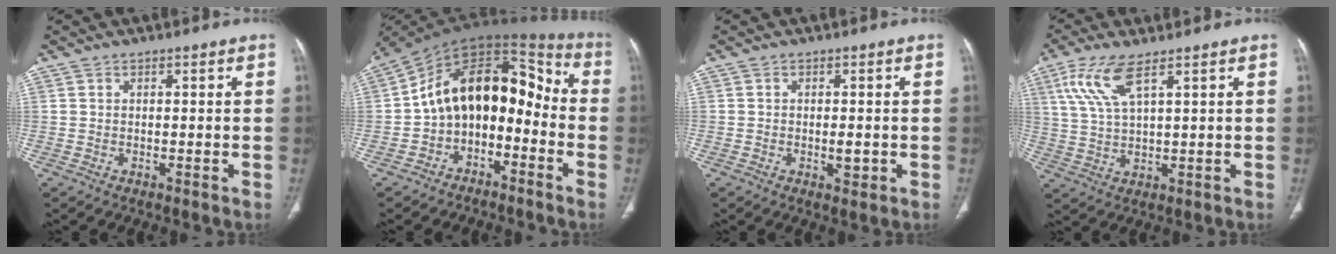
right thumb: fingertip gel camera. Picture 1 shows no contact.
{"total": 16.7, "force": [-3.6, 11.2, 11.9], "torque": [-0.147, 0.102, -0.066]}
{"total": 2.3, "force": [-0.5, 1.1, 2.0], "torque": [-0.027, -0.001, -0.004]}
{"total": 8.3, "force": [4.3, 2.3, 6.7], "torque": [-0.159, -0.010, 0.095]}